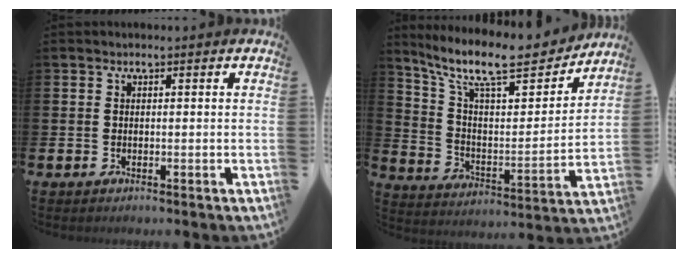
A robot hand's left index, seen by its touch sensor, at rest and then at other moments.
{"total": 11.9, "force": [10.2, 2.8, 5.6], "torque": [-0.138, -0.065, 0.175]}